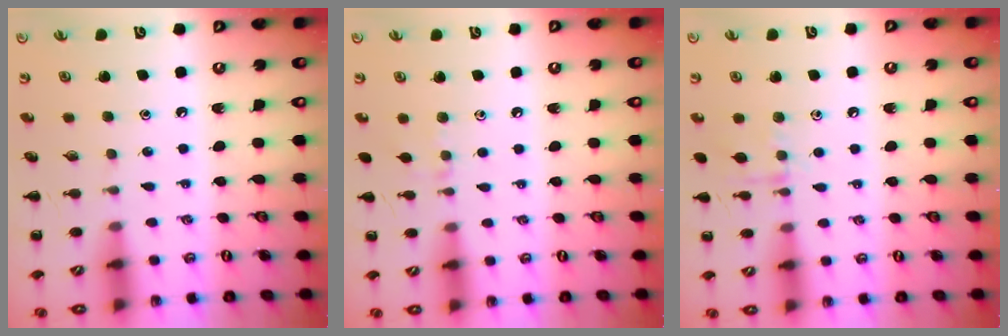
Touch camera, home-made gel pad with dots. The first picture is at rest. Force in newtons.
{"total": 4.3, "press": 4.0, "slide": 1.5}
{"total": 8.3, "press": 8.0, "slide": 2.1}